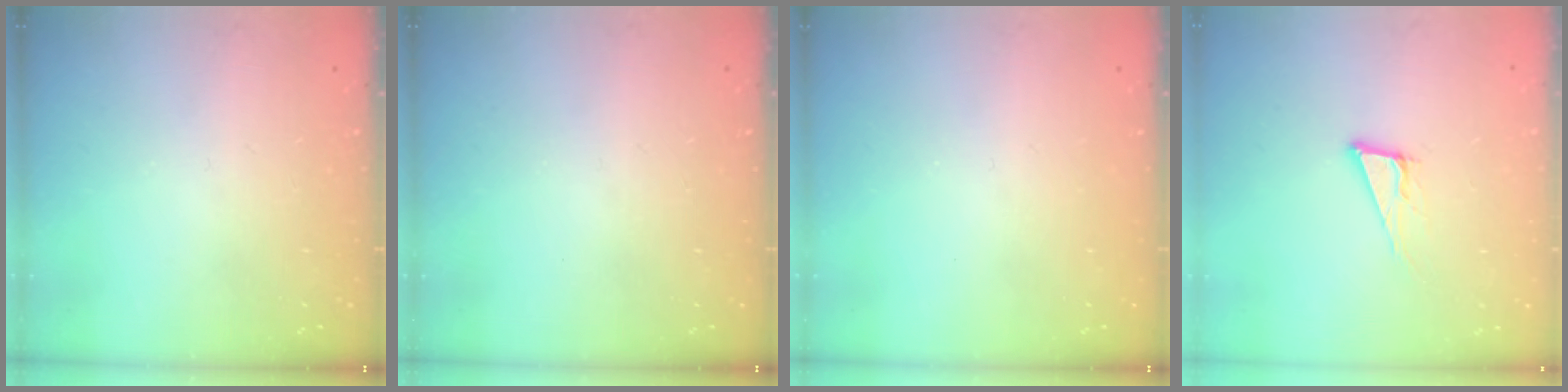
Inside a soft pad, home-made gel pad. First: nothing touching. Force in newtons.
{"total": 0.0}
{"total": 0.0}
{"total": 9.8, "press": 9.2, "slide": 3.3}